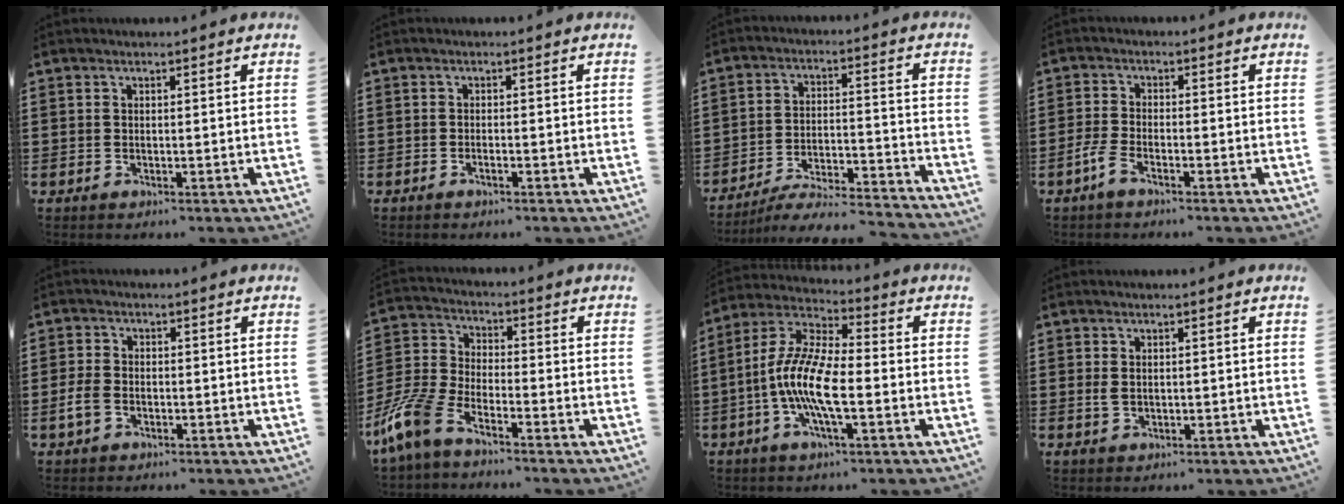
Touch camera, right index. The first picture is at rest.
{"total": 0.7, "force": [-0.6, -0.1, 0.4], "torque": [-0.010, -0.005, -0.010]}
{"total": 6.1, "force": [-5.7, 0.3, 2.3], "torque": [-0.041, -0.007, -0.111]}
{"total": 3.1, "force": [-2.2, 0.6, 2.2], "torque": [-0.065, -0.008, -0.048]}
{"total": 3.3, "force": [-1.3, 2.1, 2.1], "torque": [-0.060, -0.007, -0.029]}
{"total": 7.9, "force": [-6.2, 1.9, 4.6], "torque": [-0.140, -0.011, -0.129]}
{"total": 10.6, "force": [-3.0, 2.8, 9.7], "torque": [-0.227, -0.016, -0.064]}
{"total": 1.3, "force": [0.1, 0.9, 0.9], "torque": [-0.020, 0.005, 0.001]}